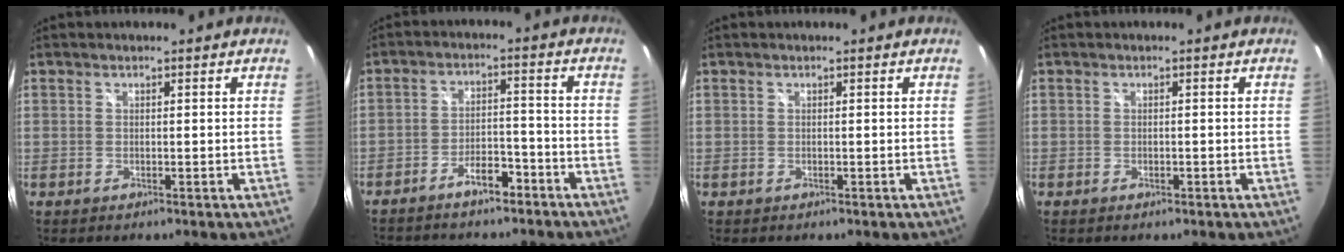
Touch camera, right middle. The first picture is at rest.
{"total": 7.8, "force": [-6.3, 2.9, 3.6], "torque": [-0.079, 0.020, -0.093]}
{"total": 0.0}
{"total": 0.7, "force": [-0.5, 0.5, 0.2], "torque": [-0.004, -0.002, -0.009]}